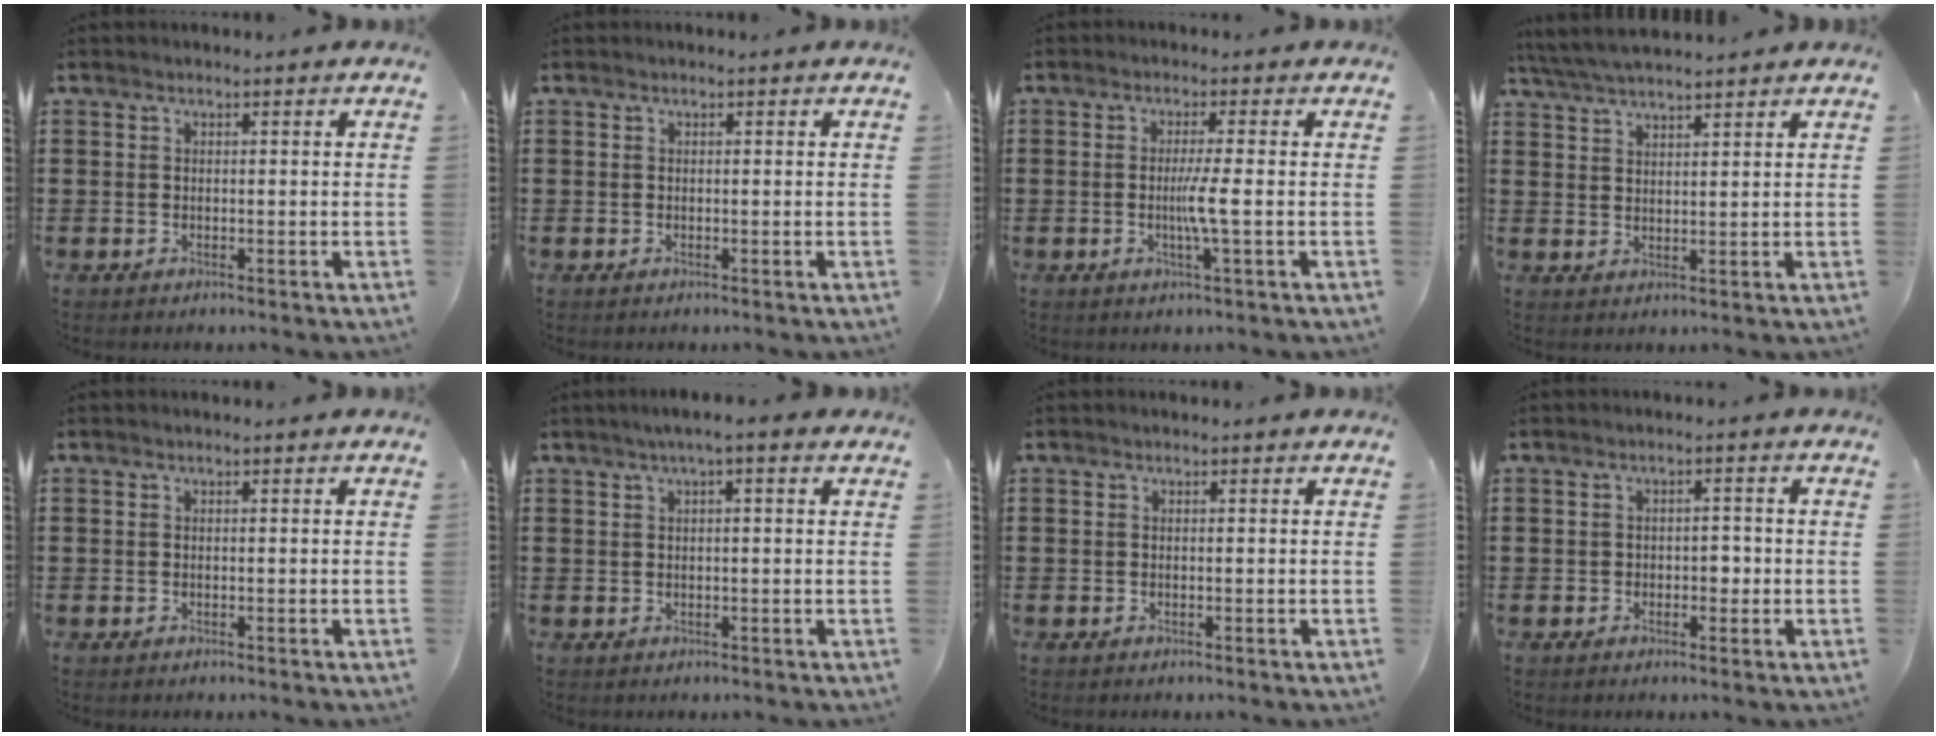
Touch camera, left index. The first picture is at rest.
{"total": 0.0}
{"total": 3.8, "force": [-0.4, -0.5, 3.8], "torque": [-0.066, -0.007, -0.012]}
{"total": 4.5, "force": [4.2, 0.1, 1.4], "torque": [-0.041, -0.010, 0.079]}
{"total": 0.0}
{"total": 2.0, "force": [0.9, 0.1, 1.8], "torque": [-0.035, 0.002, 0.016]}
{"total": 0.0}
{"total": 1.7, "force": [-0.4, 1.1, 1.3], "torque": [-0.026, 0.004, -0.011]}